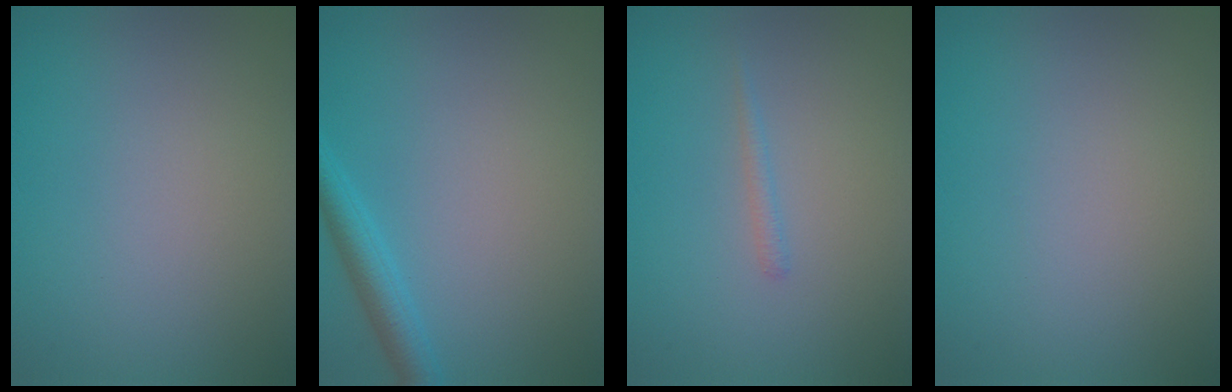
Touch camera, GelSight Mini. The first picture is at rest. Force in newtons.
{"total": 2.7, "press": 2.7, "slide": 0.2}
{"total": 0.8, "press": 0.8, "slide": 0.1}
{"total": 0.0}